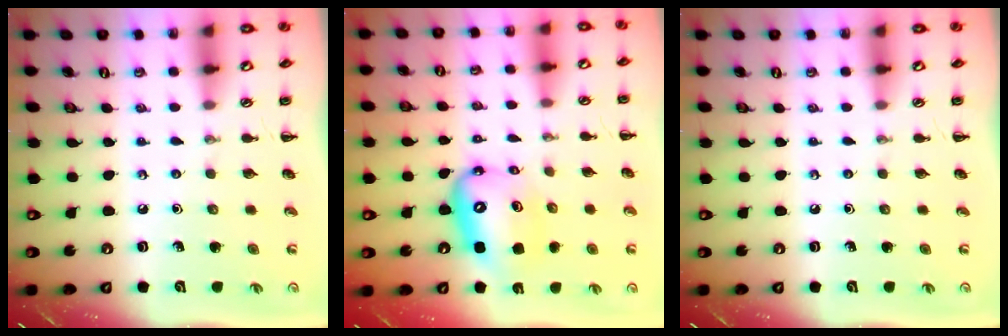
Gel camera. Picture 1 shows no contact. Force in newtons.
{"total": 12.5, "press": 12.1, "slide": 3.1}
{"total": 0.0}